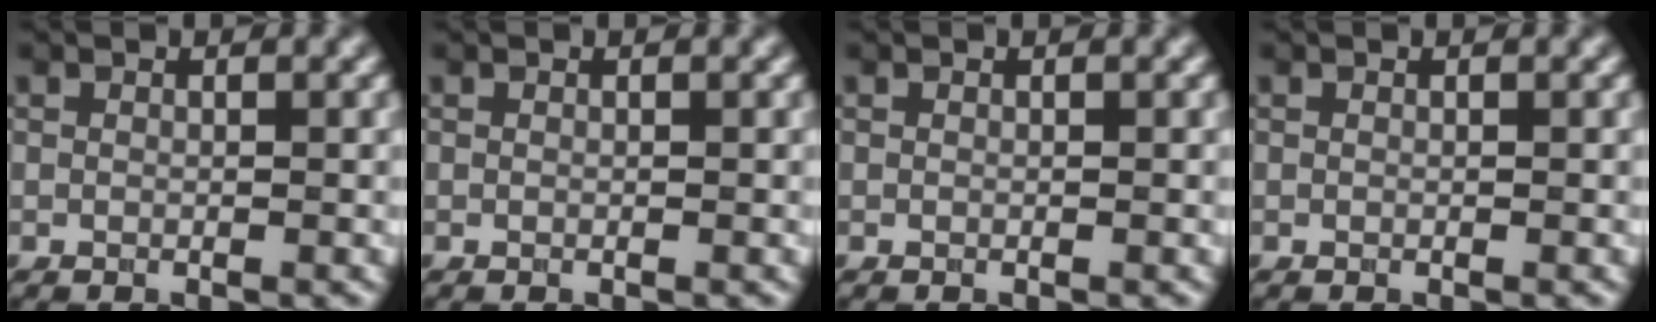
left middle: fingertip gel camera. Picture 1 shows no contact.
{"total": 0.0}
{"total": 0.0}
{"total": 0.0}